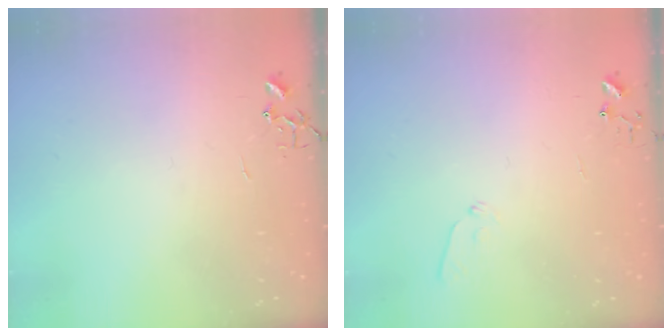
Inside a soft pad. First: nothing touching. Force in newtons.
{"total": 5.6, "press": 5.6, "slide": 0.6}